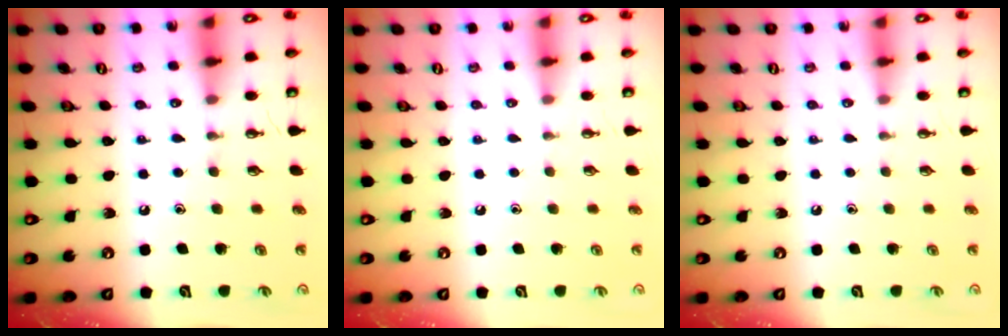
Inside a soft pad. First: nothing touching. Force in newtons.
{"total": 0.0}
{"total": 0.0}